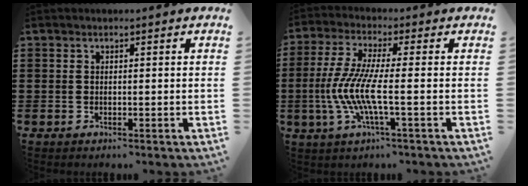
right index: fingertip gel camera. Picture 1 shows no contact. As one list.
[{"total": 8.6, "force": [-2.0, 1.1, 8.3], "torque": [-0.200, -0.025, -0.052]}]